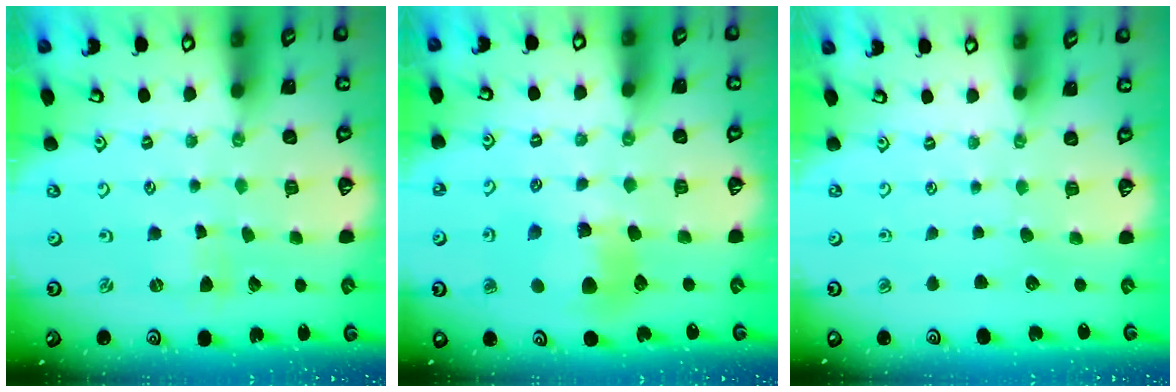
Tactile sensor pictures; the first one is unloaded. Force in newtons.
{"total": 9.0, "press": 8.9, "slide": 1.1}
{"total": 0.0}